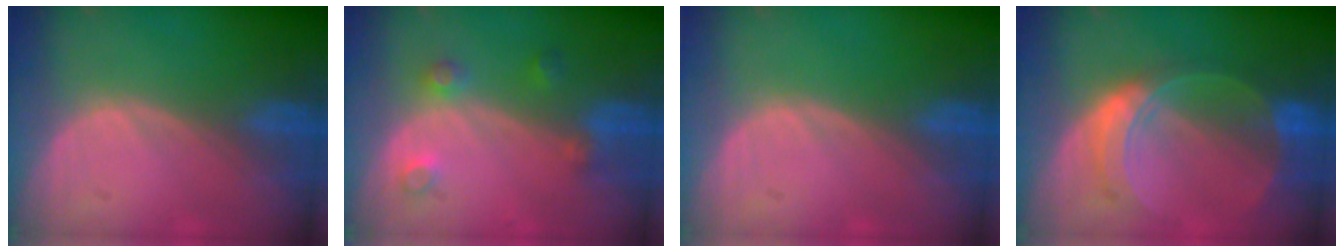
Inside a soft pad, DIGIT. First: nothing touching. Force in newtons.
{"total": 3.5, "press": 3.3, "slide": 1.3}
{"total": 0.0}
{"total": 7.6, "press": 6.8, "slide": 3.5}